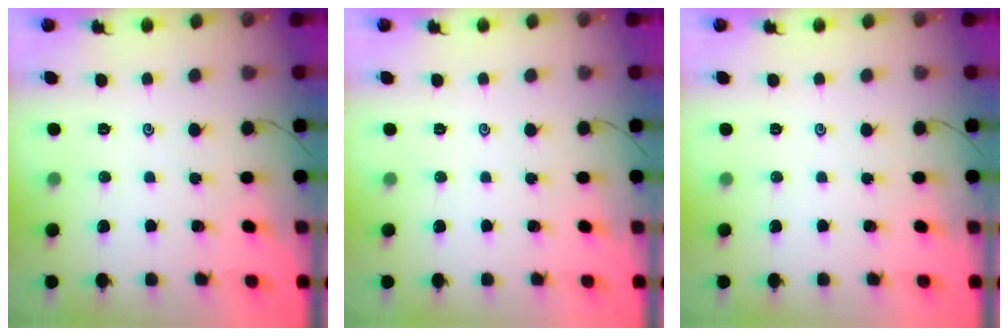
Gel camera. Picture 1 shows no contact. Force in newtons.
{"total": 0.0}
{"total": 0.0}